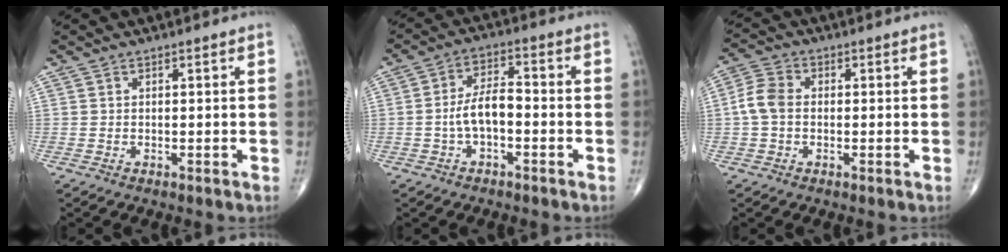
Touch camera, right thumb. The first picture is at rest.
{"total": 6.6, "force": [-1.6, 3.1, 5.5], "torque": [-0.102, 0.029, -0.034]}
{"total": 5.3, "force": [-0.3, 3.8, 3.7], "torque": [-0.080, 0.016, -0.013]}